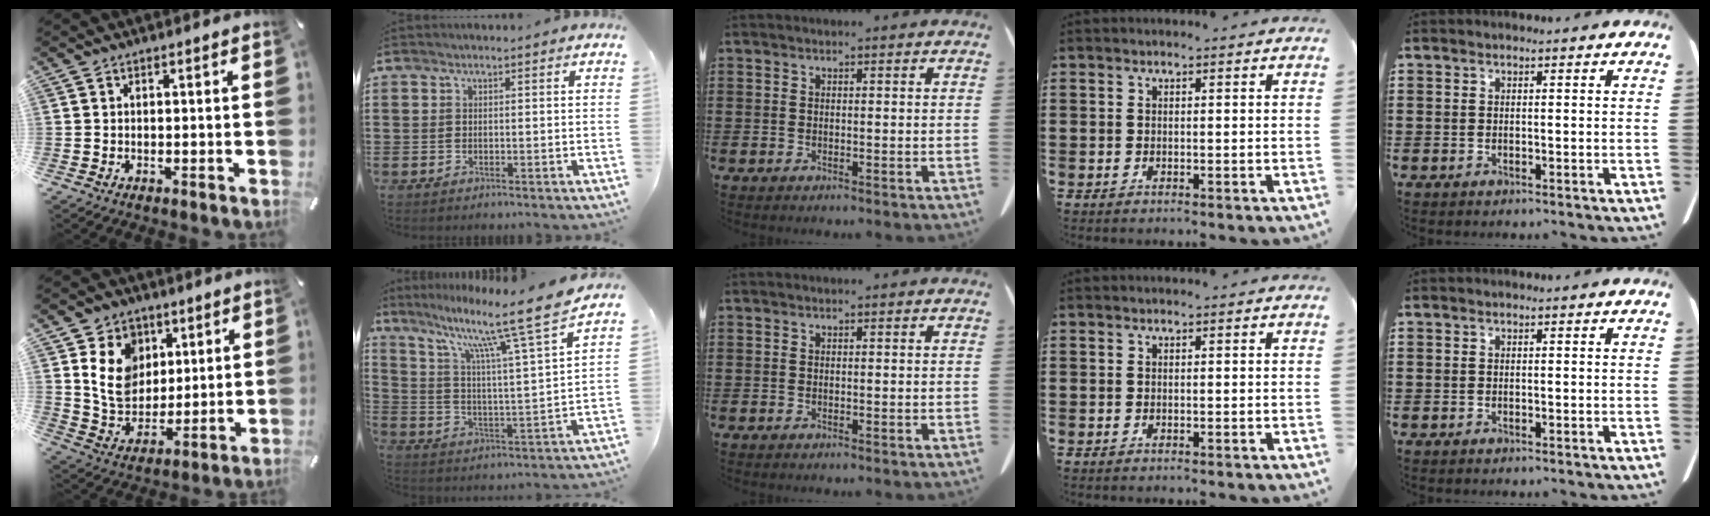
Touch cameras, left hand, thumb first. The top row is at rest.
{"thumb": {"total": 12.1, "force": [3.9, 10.2, 5.1], "torque": [-0.109, -0.010, 0.075]}, "index": {"total": 12.6, "force": [9.7, -0.3, 7.9], "torque": [-0.162, -0.070, 0.149]}}